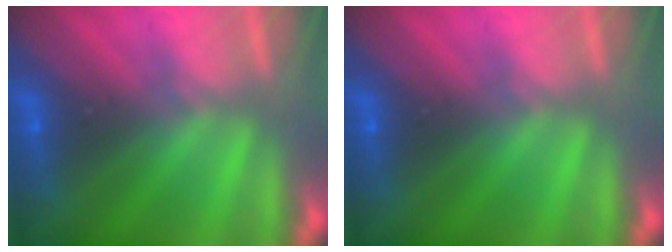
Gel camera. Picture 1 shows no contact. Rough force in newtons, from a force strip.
{"total": 0.0}